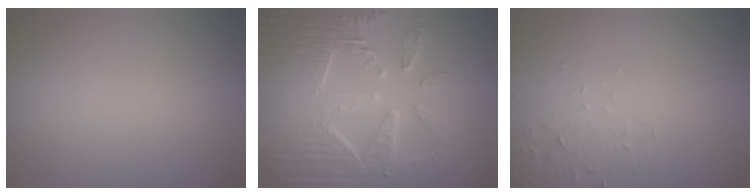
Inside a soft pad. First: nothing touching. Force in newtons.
{"total": 9.6, "press": 6.5, "slide": 7.0}
{"total": 2.2, "press": 2.2, "slide": 0.4}